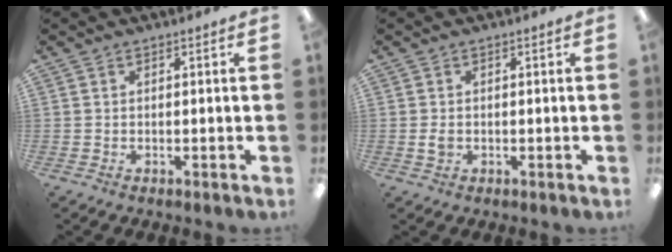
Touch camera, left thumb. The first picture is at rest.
{"total": 1.7, "force": [-0.1, 1.3, 1.2], "torque": [-0.014, 0.000, -0.004]}